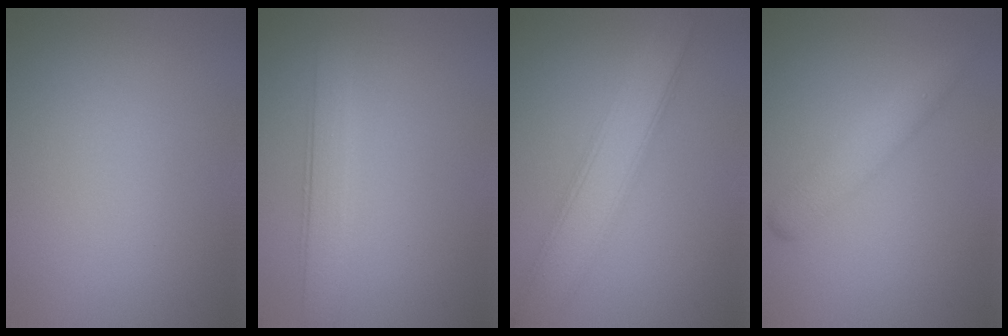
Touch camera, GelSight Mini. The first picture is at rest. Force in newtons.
{"total": 2.8, "press": 2.8, "slide": 0.3}
{"total": 5.0, "press": 5.0, "slide": 0.2}
{"total": 2.5, "press": 2.5, "slide": 0.1}